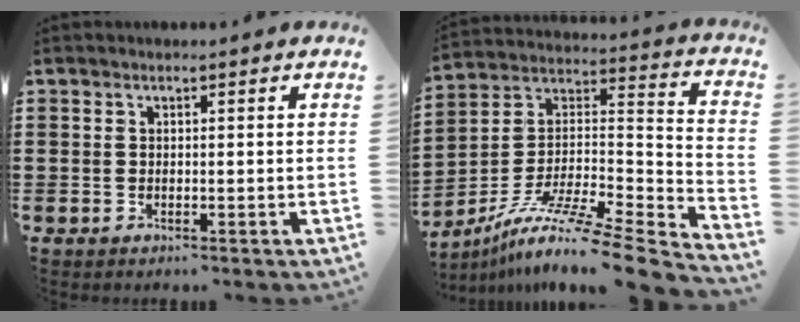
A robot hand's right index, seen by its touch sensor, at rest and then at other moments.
{"total": 10.5, "force": [-8.1, 0.5, 6.7], "torque": [-0.112, -0.004, -0.152]}